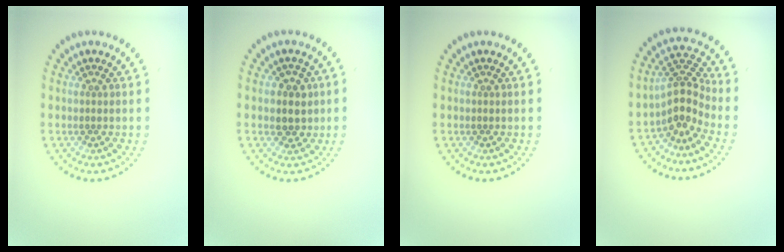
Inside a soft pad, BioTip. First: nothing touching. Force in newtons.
{"total": 2.4, "press": 2.3, "slide": 0.8}
{"total": 0.0}
{"total": 3.6, "press": 2.6, "slide": 2.5}